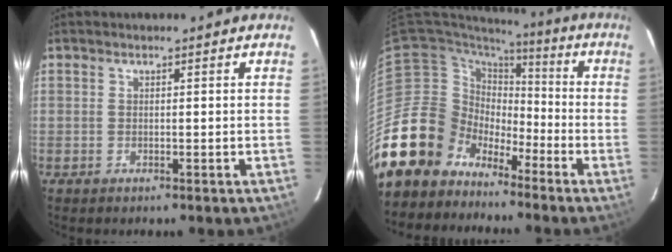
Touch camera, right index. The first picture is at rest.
{"total": 14.9, "force": [-10.0, 10.8, 2.2], "torque": [-0.067, 0.032, -0.178]}